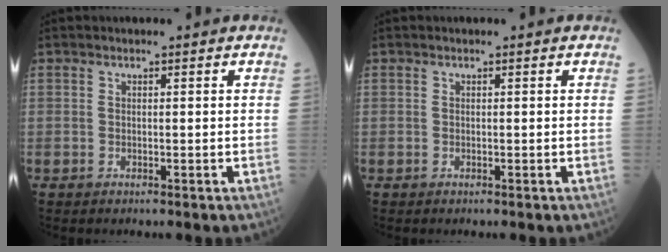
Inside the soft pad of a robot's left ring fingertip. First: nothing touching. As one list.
[{"total": 0.0}]